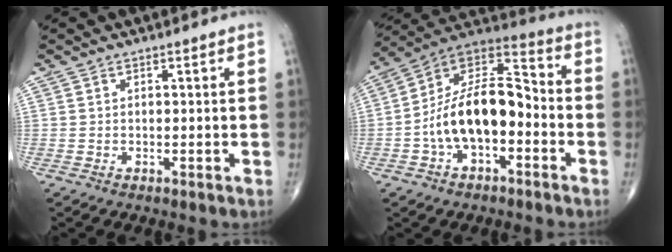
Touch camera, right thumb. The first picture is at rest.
{"total": 17.1, "force": [-3.6, 9.3, 13.9], "torque": [-0.226, 0.054, -0.069]}